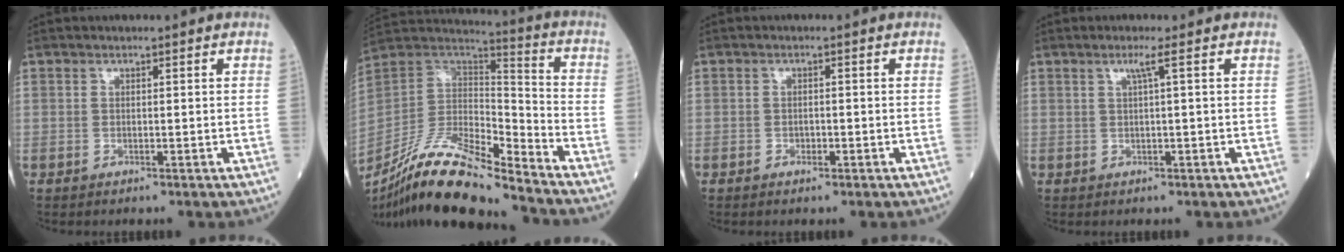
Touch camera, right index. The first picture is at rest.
{"total": 18.4, "force": [-15.0, 2.3, 10.5], "torque": [-0.213, 0.004, -0.278]}
{"total": 0.9, "force": [-0.5, 0.6, 0.6], "torque": [-0.012, 0.002, -0.003]}
{"total": 1.7, "force": [0.6, -0.6, 1.4], "torque": [-0.033, 0.000, 0.016]}